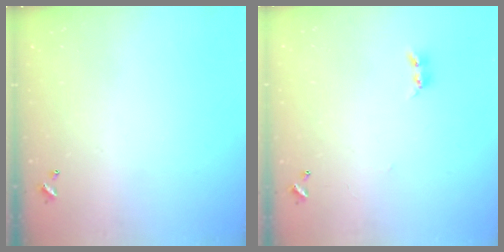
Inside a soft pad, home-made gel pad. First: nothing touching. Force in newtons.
{"total": 2.2, "press": 2.2, "slide": 0.4}